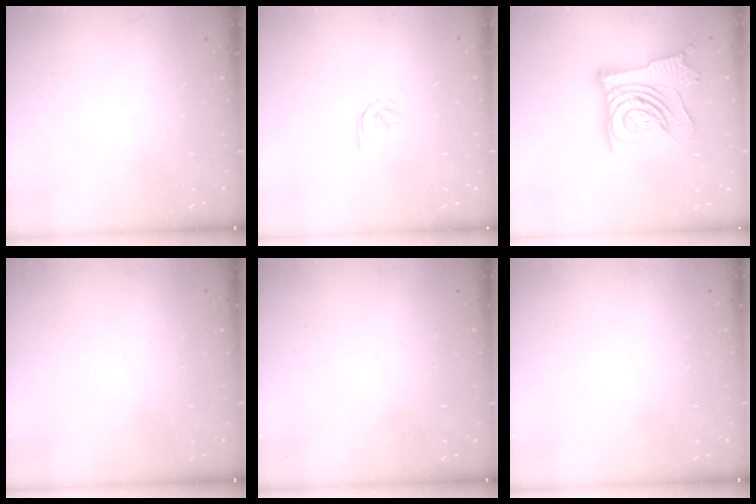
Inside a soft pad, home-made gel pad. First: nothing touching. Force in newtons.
{"total": 2.0, "press": 1.9, "slide": 0.6}
{"total": 14.6, "press": 14.5, "slide": 1.8}
{"total": 0.0}
{"total": 0.0}
{"total": 0.0}